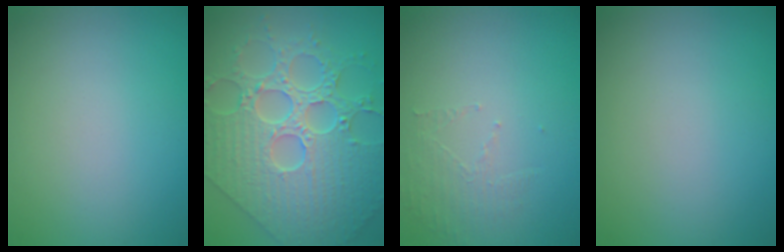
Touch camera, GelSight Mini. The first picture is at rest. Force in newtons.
{"total": 8.9, "press": 7.2, "slide": 5.2}
{"total": 1.5, "press": 0.5, "slide": 1.4}
{"total": 0.0}